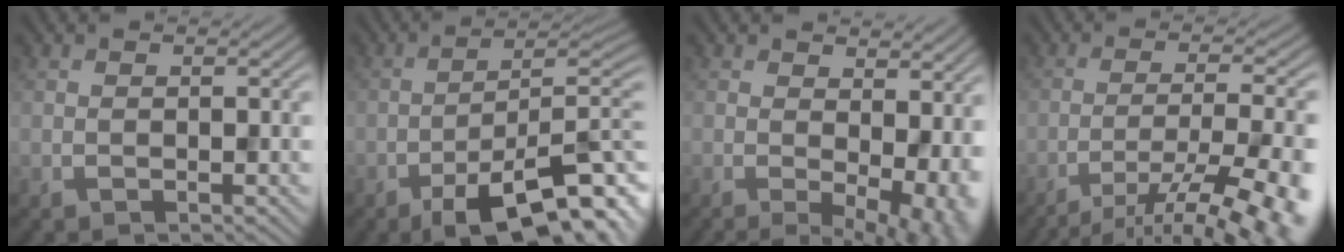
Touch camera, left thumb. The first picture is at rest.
{"total": 12.1, "force": [-7.6, 3.5, 8.8], "torque": [-0.126, -0.002, -0.115]}
{"total": 7.1, "force": [0.6, 3.5, 6.2], "torque": [-0.063, -0.003, 0.039]}
{"total": 13.6, "force": [-9.9, 3.2, 8.8], "torque": [-0.098, -0.005, -0.124]}